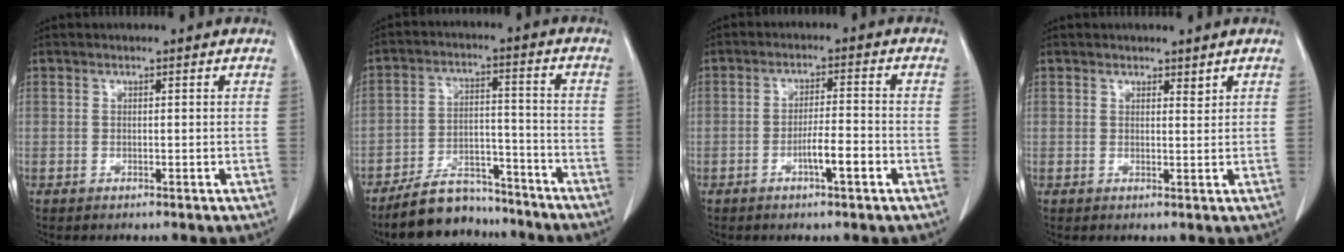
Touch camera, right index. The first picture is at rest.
{"total": 11.1, "force": [-9.7, 4.4, 3.1], "torque": [-0.050, 0.025, -0.162]}
{"total": 5.3, "force": [-2.3, 0.9, 4.7], "torque": [-0.084, 0.005, -0.037]}
{"total": 1.5, "force": [1.2, 0.9, 0.5], "torque": [-0.007, -0.001, 0.019]}